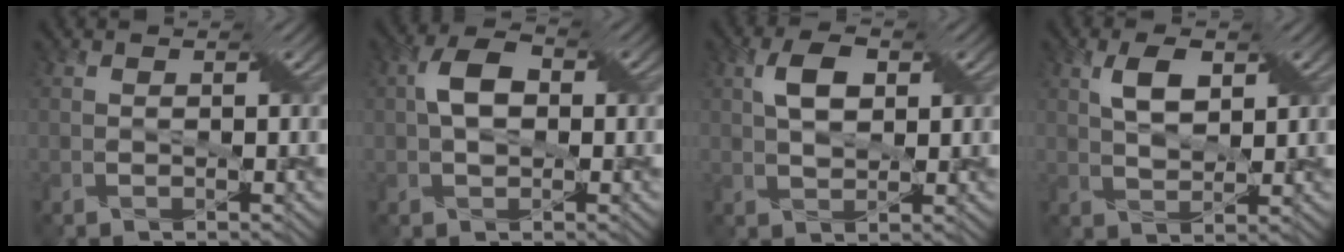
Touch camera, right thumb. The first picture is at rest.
{"total": 4.8, "force": [0.4, 3.0, 3.7], "torque": [-0.074, 0.009, 0.001]}
{"total": 4.4, "force": [1.6, 2.2, 3.4], "torque": [-0.066, 0.009, 0.027]}
{"total": 4.0, "force": [2.1, 1.7, 3.0], "torque": [-0.059, 0.005, 0.037]}